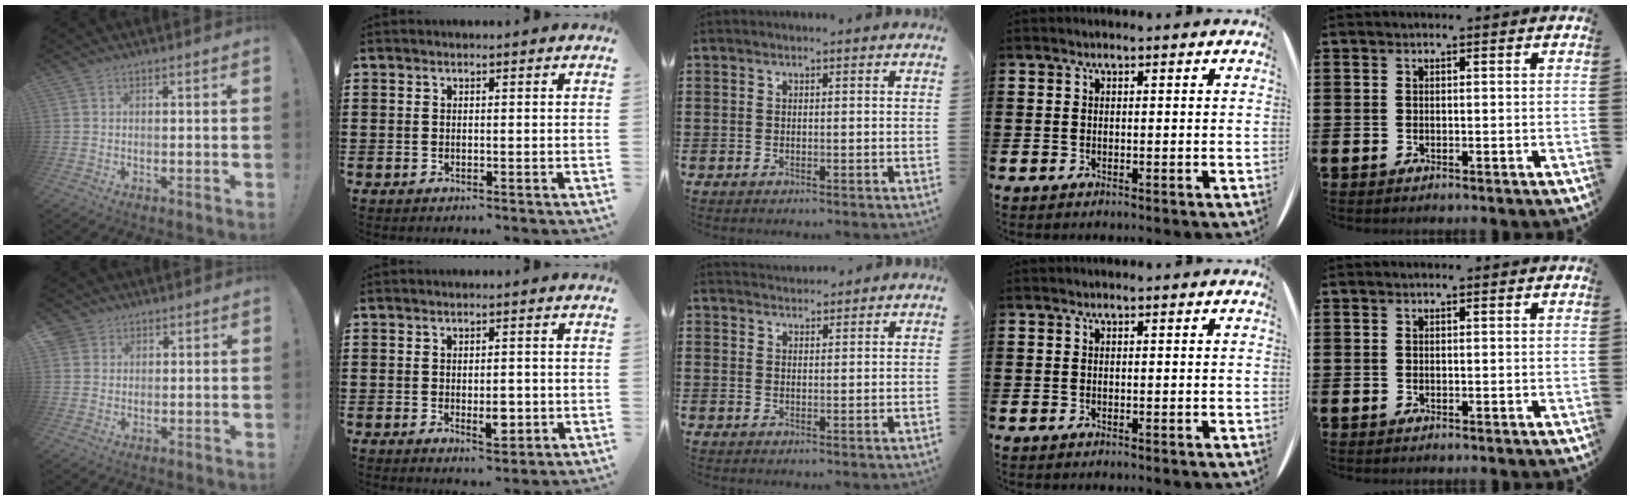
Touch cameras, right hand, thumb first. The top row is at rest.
{"thumb": {"total": 3.4, "force": [2.0, 2.7, 0.4], "torque": [-0.001, -0.007, 0.036]}, "index": {"total": 3.6, "force": [-0.7, 1.7, 3.1], "torque": [-0.045, 0.000, -0.013]}, "middle": {"total": 1.9, "force": [1.9, 0.2, -0.4], "torque": [0.002, 0.000, 0.037]}}